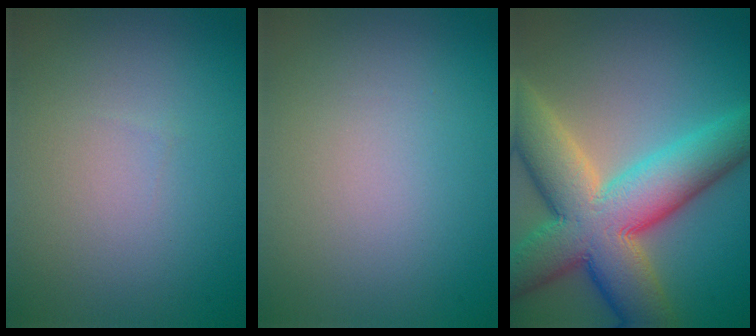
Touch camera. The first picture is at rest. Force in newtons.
{"total": 0.0}
{"total": 12.9, "press": 12.9, "slide": 1.0}